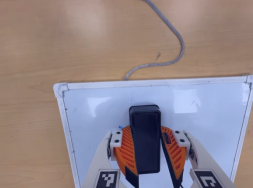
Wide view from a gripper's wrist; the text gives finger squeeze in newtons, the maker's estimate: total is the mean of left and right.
{"total": 13.4, "left": 14.5, "right": 12.4}